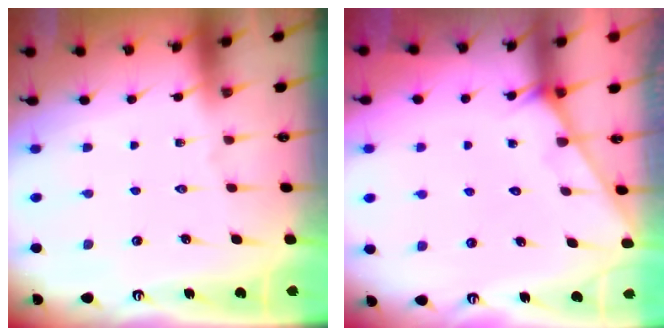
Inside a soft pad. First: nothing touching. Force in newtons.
{"total": 2.0, "press": 2.0, "slide": 0.1}